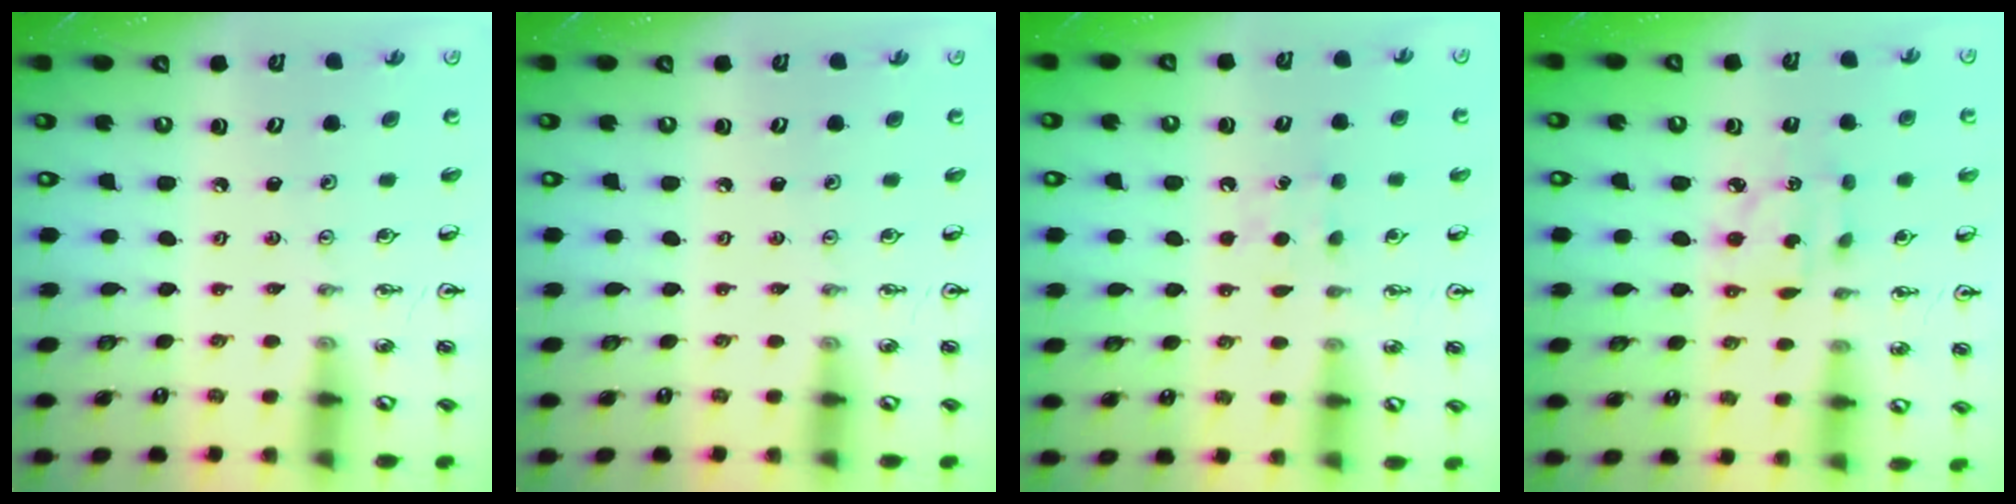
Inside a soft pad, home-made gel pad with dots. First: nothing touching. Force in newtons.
{"total": 0.0}
{"total": 6.4, "press": 6.3, "slide": 0.7}
{"total": 4.6, "press": 4.6, "slide": 0.1}